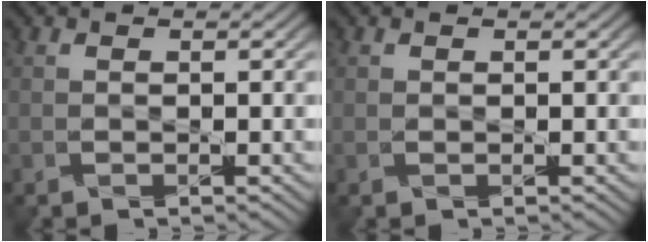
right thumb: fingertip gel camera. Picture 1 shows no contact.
{"total": 0.0}